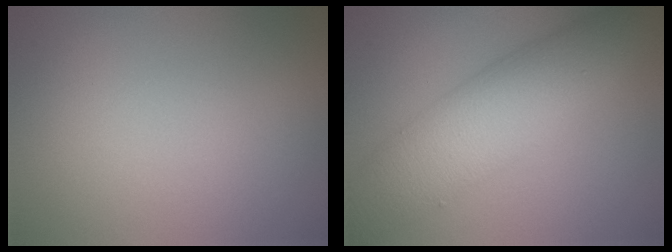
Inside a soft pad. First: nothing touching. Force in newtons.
{"total": 7.6, "press": 7.6, "slide": 0.1}